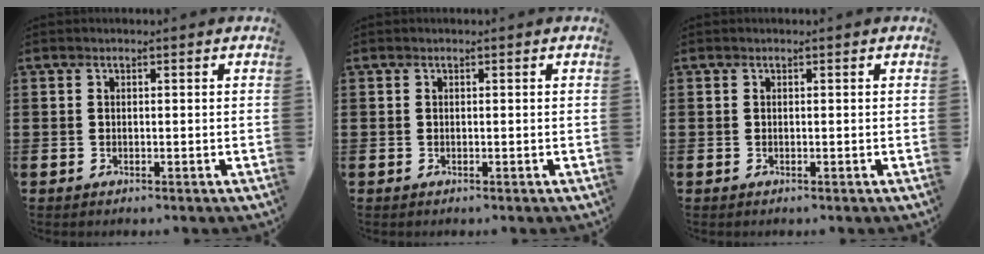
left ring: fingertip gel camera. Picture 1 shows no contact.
{"total": 0.0}
{"total": 0.0}